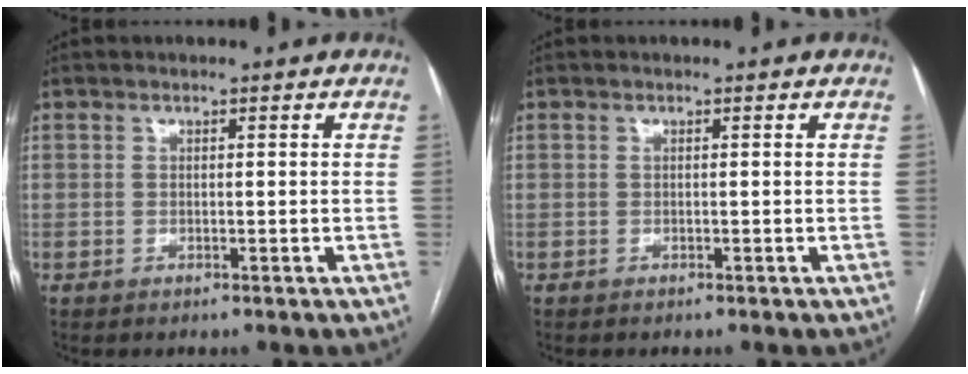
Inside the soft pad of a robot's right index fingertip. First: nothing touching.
{"total": 0.0}